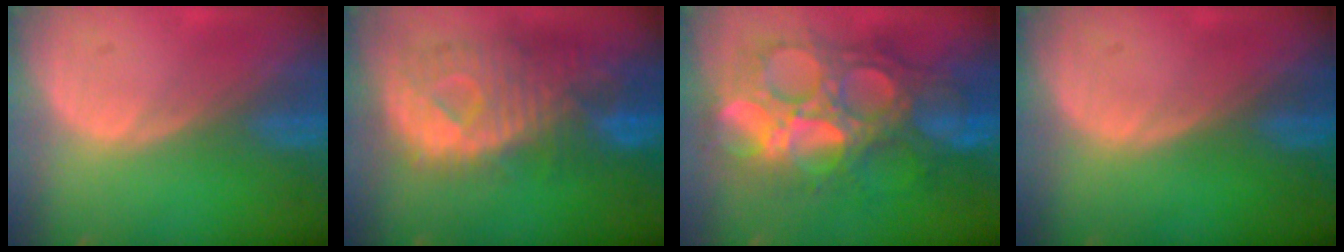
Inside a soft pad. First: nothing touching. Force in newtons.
{"total": 11.3, "press": 9.9, "slide": 5.4}
{"total": 13.4, "press": 13.3, "slide": 1.5}
{"total": 0.0}